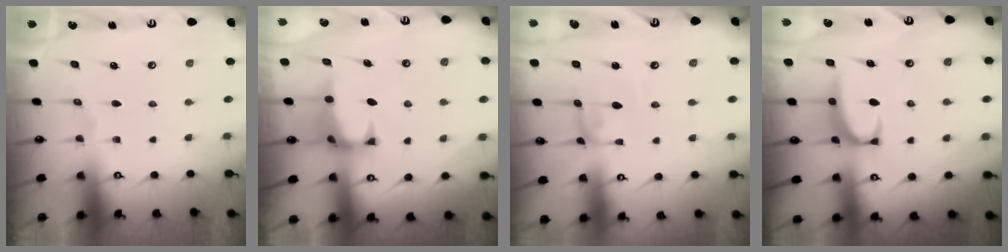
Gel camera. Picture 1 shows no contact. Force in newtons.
{"total": 0.9, "press": 0.3, "slide": 0.8}
{"total": 2.0, "press": 2.0, "slide": 0.1}
{"total": 2.1, "press": 2.0, "slide": 0.6}